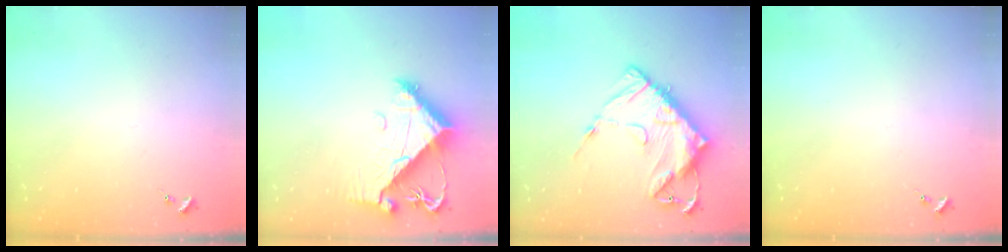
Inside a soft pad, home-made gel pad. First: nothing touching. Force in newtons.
{"total": 9.1, "press": 9.1, "slide": 1.1}
{"total": 16.9, "press": 16.8, "slide": 1.8}
{"total": 0.0}